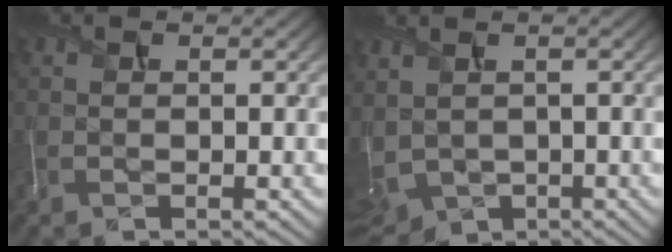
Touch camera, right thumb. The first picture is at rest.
{"total": 5.7, "force": [0.4, 3.6, 4.4], "torque": [-0.126, -0.017, 0.030]}